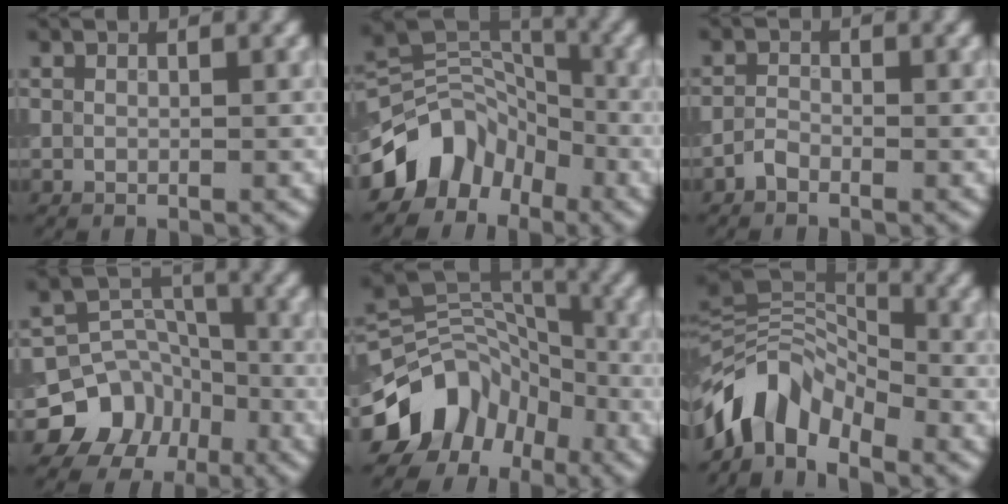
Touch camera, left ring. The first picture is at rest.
{"total": 7.1, "force": [-4.1, 4.9, 3.0], "torque": [-0.038, 0.006, -0.089]}
{"total": 1.0, "force": [-0.9, 0.3, 0.4], "torque": [-0.008, 0.005, -0.021]}
{"total": 8.5, "force": [-4.7, 6.9, 1.4], "torque": [-0.004, 0.005, -0.101]}
{"total": 8.8, "force": [-4.9, 6.3, 3.6], "torque": [-0.056, 0.003, -0.096]}
{"total": 7.2, "force": [-4.2, 4.2, 4.0], "torque": [-0.061, 0.007, -0.089]}